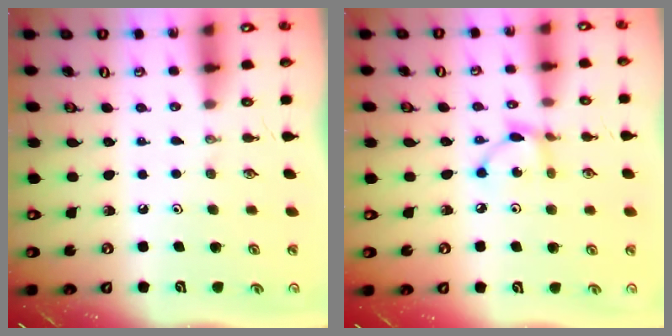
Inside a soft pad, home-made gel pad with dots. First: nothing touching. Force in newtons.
{"total": 4.0, "press": 4.0, "slide": 0.2}